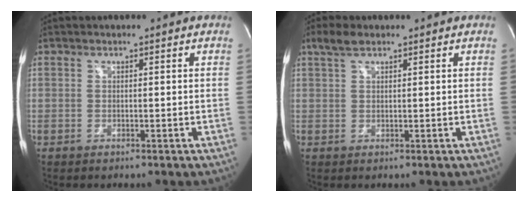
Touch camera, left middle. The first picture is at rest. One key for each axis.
{"total": 3.0, "fx": 2.2, "fy": 1.0, "fz": 1.9, "tx": -0.046, "ty": 0.015, "tz": 0.046}